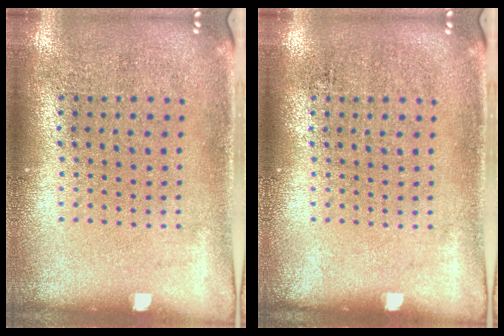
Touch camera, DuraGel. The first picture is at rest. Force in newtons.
{"total": 0.0}